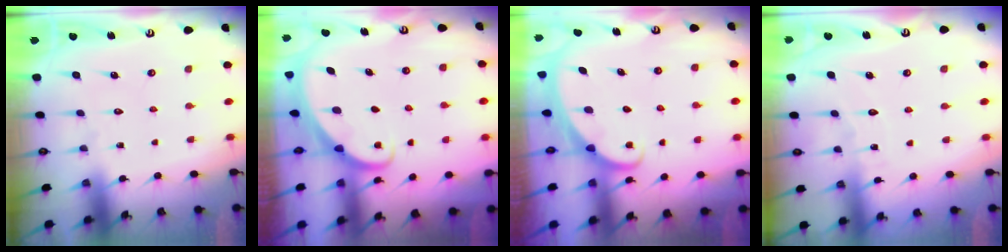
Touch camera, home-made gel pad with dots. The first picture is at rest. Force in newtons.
{"total": 1.8, "press": 1.8, "slide": 0.1}
{"total": 1.9, "press": 1.9, "slide": 0.1}
{"total": 4.0, "press": 4.0, "slide": 0.4}